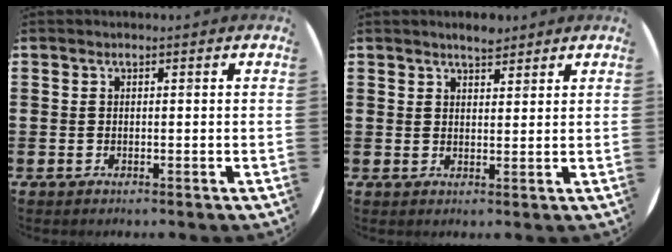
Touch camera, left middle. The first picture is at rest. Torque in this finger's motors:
{"motor_torque": [0.71, -0.56, 0.05, 0.00]}